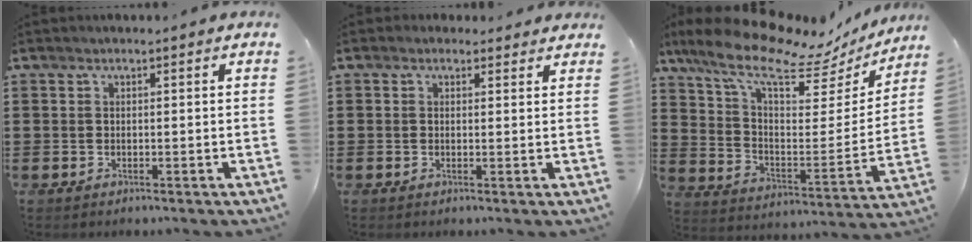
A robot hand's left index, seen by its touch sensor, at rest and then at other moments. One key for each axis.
{"total": 1.4, "fx": 1.1, "fy": 0.9, "fz": 0.2, "tx": -0.001, "ty": 0.003, "tz": 0.019}
{"total": 12.8, "fx": 9.9, "fy": 3.9, "fz": 7.1, "tx": -0.162, "ty": -0.063, "tz": 0.168}